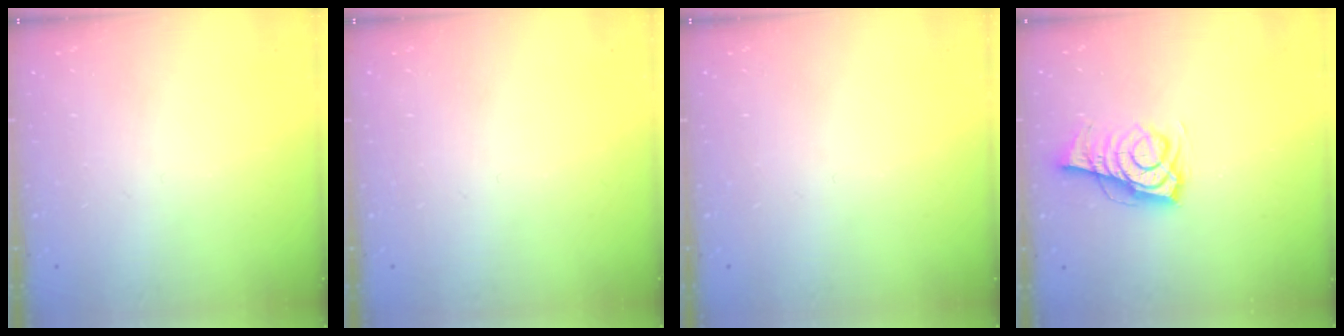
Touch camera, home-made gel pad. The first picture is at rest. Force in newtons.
{"total": 0.0}
{"total": 0.0}
{"total": 8.7, "press": 8.4, "slide": 2.4}